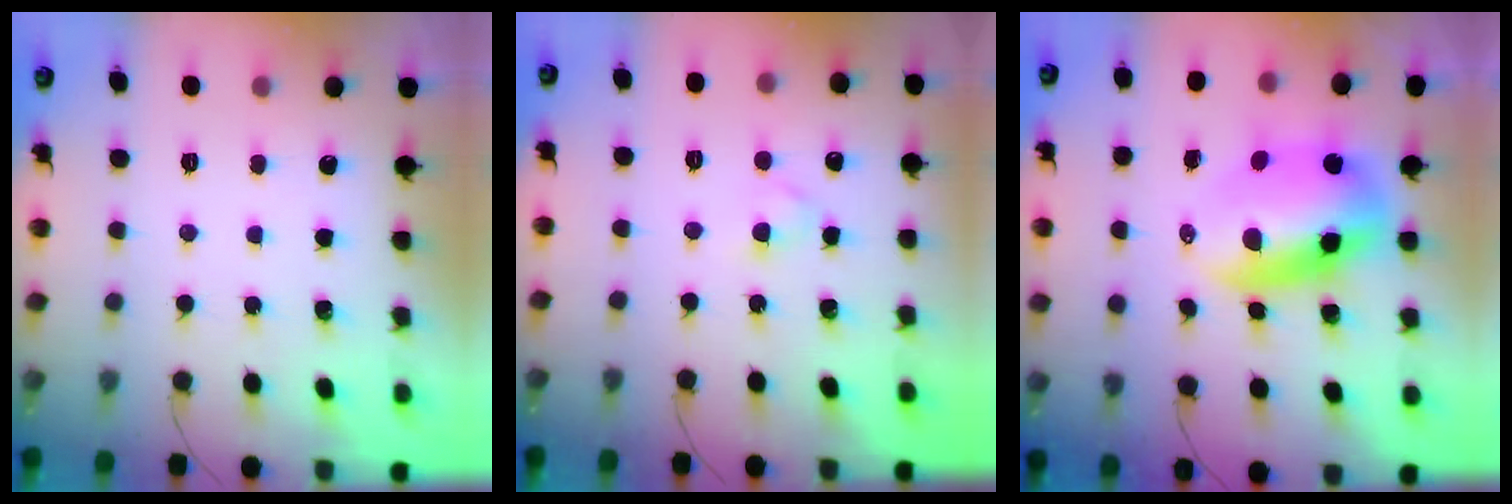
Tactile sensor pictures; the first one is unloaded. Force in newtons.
{"total": 3.0, "press": 2.7, "slide": 1.2}
{"total": 10.6, "press": 10.2, "slide": 2.8}